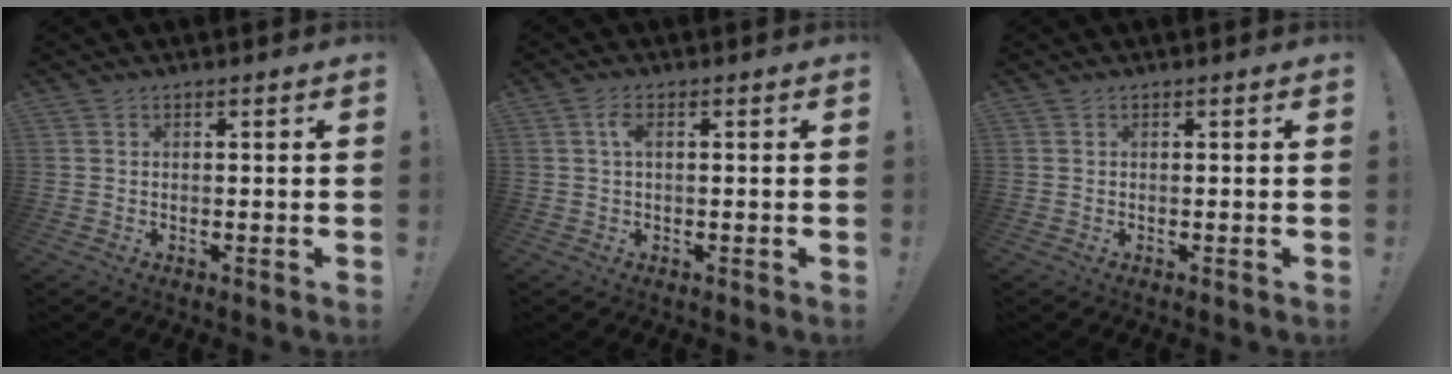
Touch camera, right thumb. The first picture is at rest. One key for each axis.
{"total": 2.8, "fx": 0.6, "fy": 1.1, "fz": 2.5, "tx": -0.052, "ty": 0.006, "tz": 0.009}
{"total": 0.0}